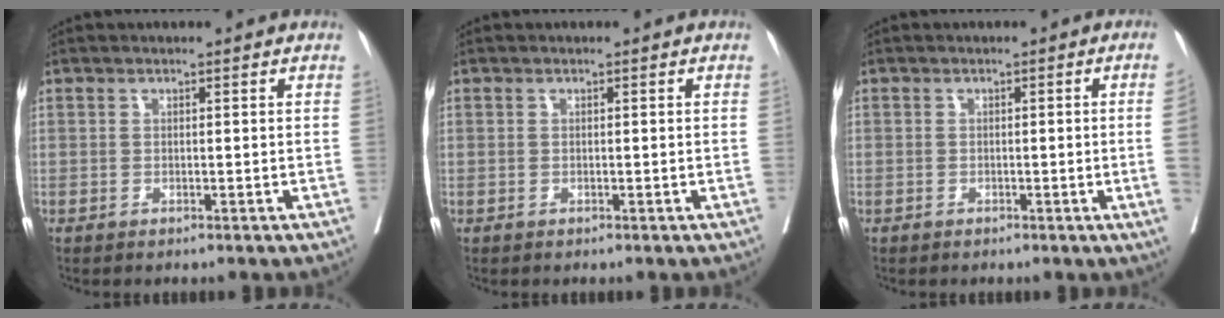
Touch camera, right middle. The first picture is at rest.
{"total": 0.0}
{"total": 2.7, "force": [-0.5, -0.9, 2.5], "torque": [-0.035, -0.004, -0.006]}